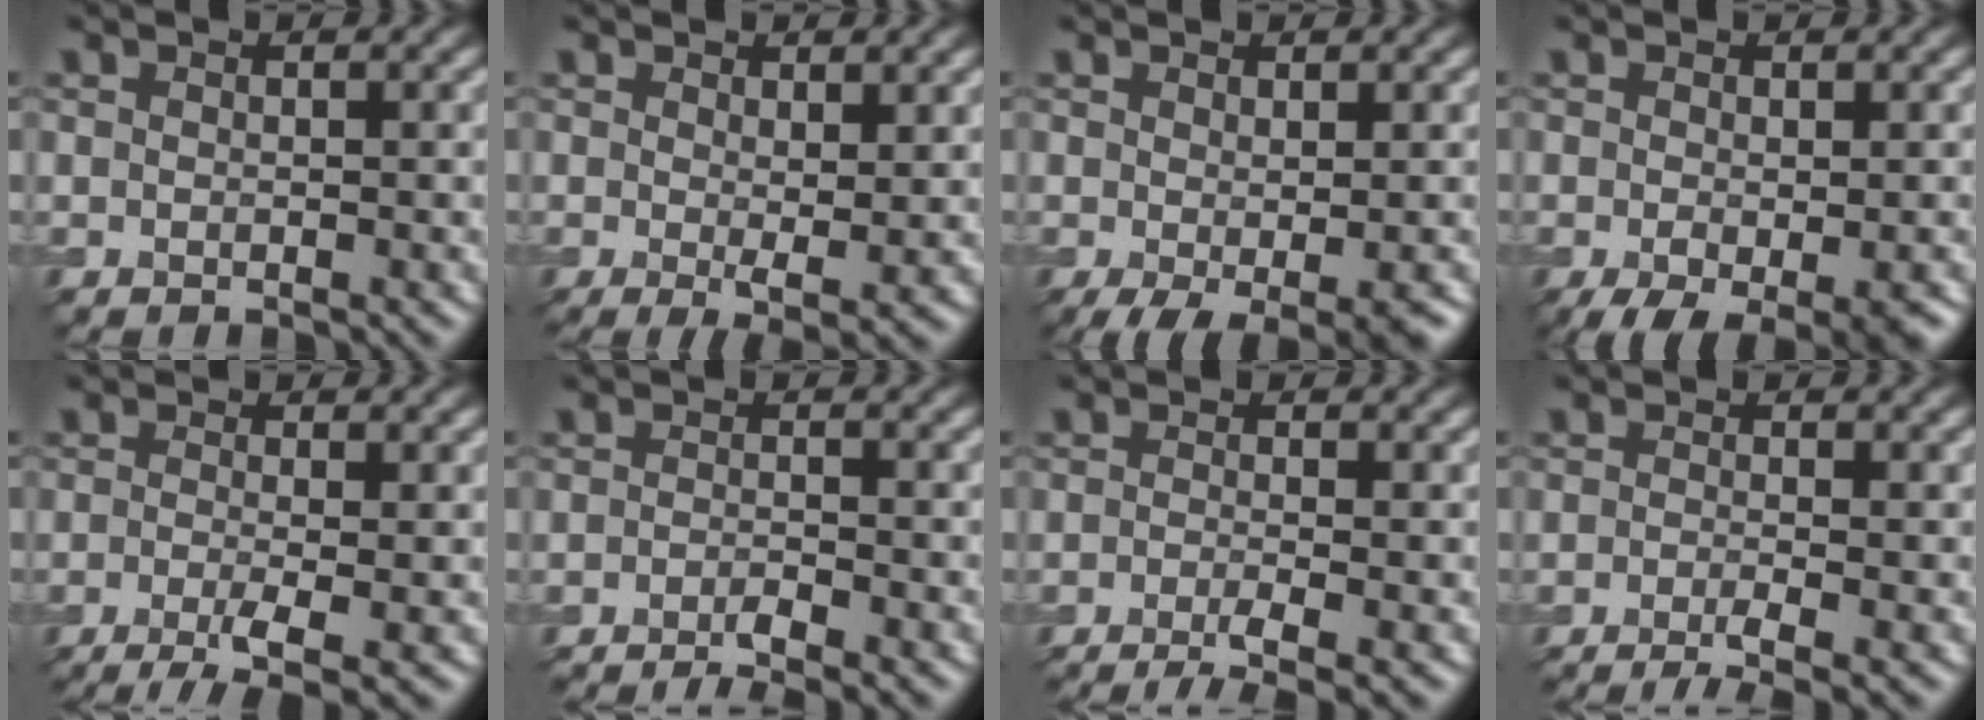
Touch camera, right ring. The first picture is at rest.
{"total": 2.4, "force": [0.4, 0.5, 2.3], "torque": [-0.036, -0.014, 0.011]}
{"total": 3.1, "force": [-1.1, 0.7, 2.8], "torque": [-0.046, -0.010, -0.015]}
{"total": 4.6, "force": [-2.1, 1.6, 3.8], "torque": [-0.059, -0.012, -0.028]}
{"total": 4.6, "force": [-1.9, 1.2, 4.0], "torque": [-0.067, -0.009, -0.035]}
{"total": 2.4, "force": [-1.6, 0.4, 1.8], "torque": [-0.026, -0.003, -0.035]}
{"total": 3.6, "force": [-1.9, 0.8, 3.0], "torque": [-0.047, -0.007, -0.039]}
{"total": 3.3, "force": [-1.7, 0.7, 2.7], "torque": [-0.042, -0.008, -0.035]}